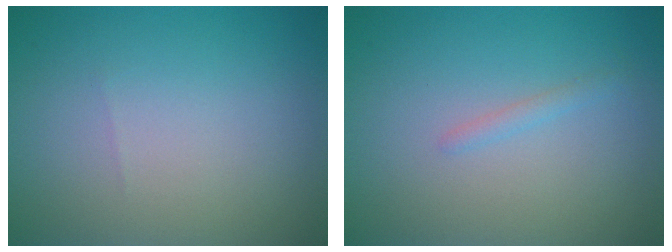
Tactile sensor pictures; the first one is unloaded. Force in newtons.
{"total": 0.7, "press": 0.7, "slide": 0.0}